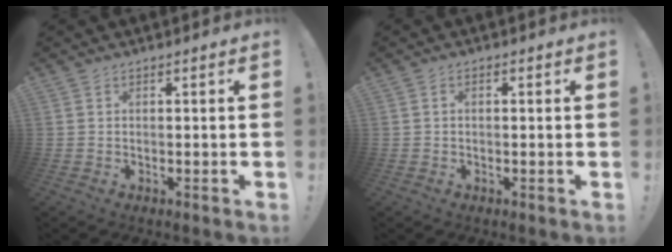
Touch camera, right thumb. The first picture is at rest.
{"total": 0.9, "force": [-0.3, 0.4, 0.8], "torque": [-0.022, 0.006, -0.003]}